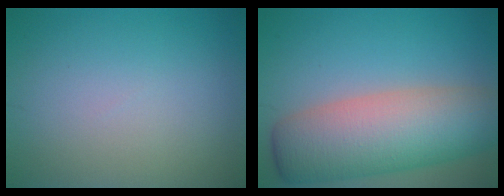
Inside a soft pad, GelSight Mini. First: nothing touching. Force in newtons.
{"total": 10.3, "press": 10.3, "slide": 0.4}